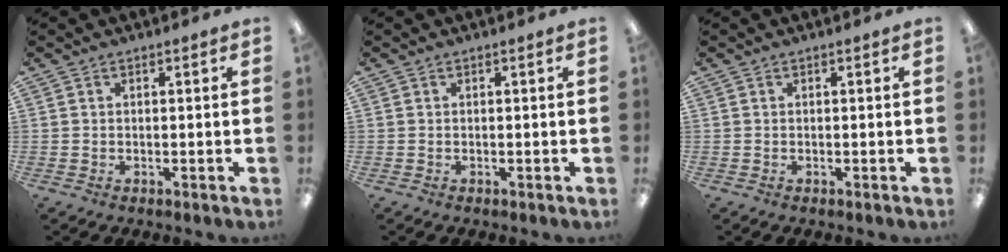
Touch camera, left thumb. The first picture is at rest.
{"total": 0.0}
{"total": 0.0}